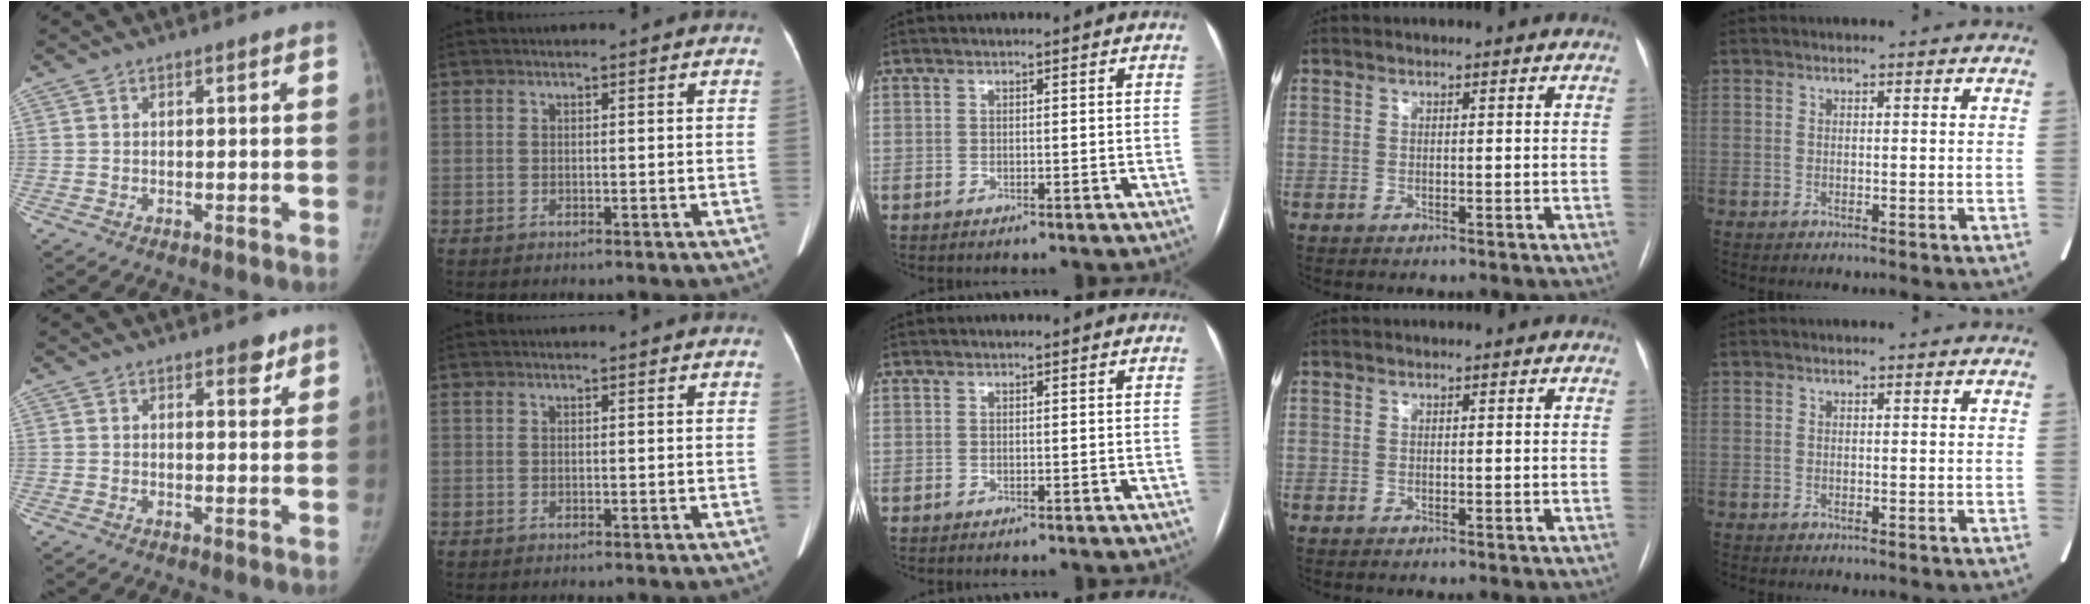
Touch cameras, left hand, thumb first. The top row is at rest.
{"thumb": {"total": 3.0, "force": [2.0, 1.4, 1.7], "torque": [-0.006, -0.011, 0.026]}}